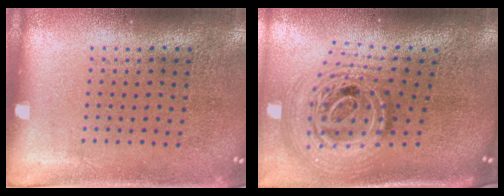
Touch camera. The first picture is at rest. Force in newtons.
{"total": 2.5, "press": 1.8, "slide": 1.8}